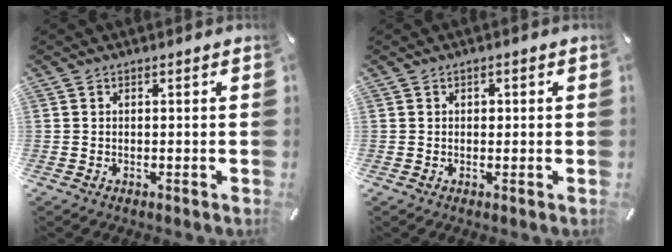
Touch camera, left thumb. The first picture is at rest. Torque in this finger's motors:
{"motor_torque": [-0.09, 0.30, -0.02, -0.08, -0.01]}